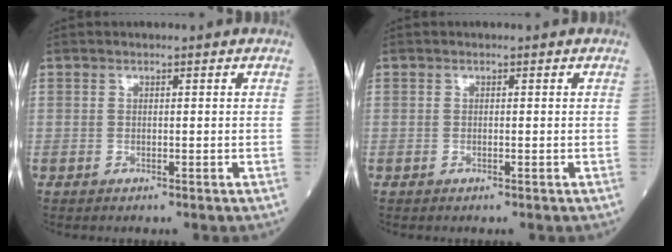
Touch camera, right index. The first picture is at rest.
{"total": 0.0}